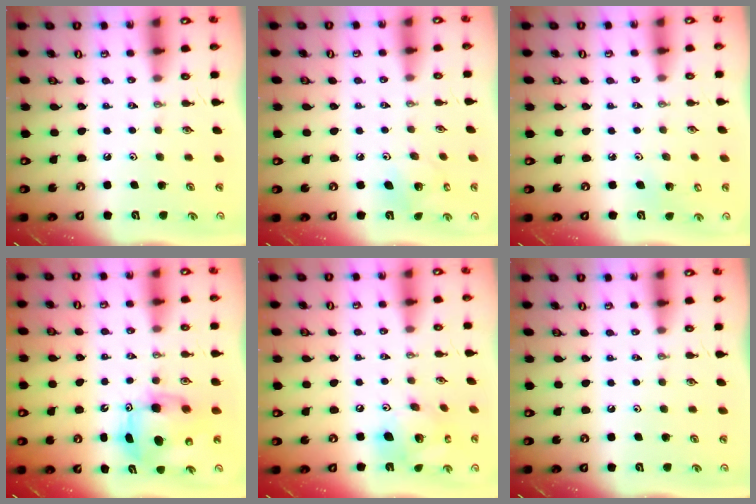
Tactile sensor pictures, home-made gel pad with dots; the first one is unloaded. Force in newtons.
{"total": 5.3, "press": 5.3, "slide": 0.2}
{"total": 2.5, "press": 2.4, "slide": 0.6}
{"total": 9.5, "press": 9.3, "slide": 2.1}
{"total": 14.2, "press": 13.9, "slide": 3.1}
{"total": 0.0}